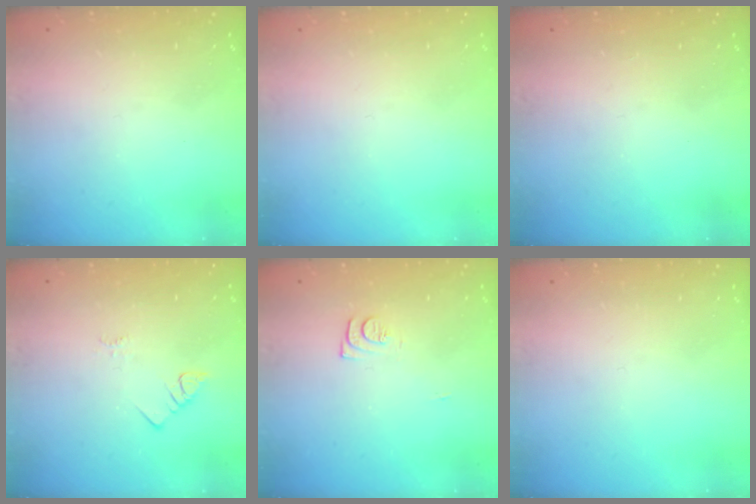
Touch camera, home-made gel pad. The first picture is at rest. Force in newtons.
{"total": 0.0}
{"total": 3.4, "press": 3.3, "slide": 0.5}
{"total": 2.0, "press": 2.0, "slide": 0.4}
{"total": 7.0, "press": 7.0, "slide": 0.6}
{"total": 0.0}